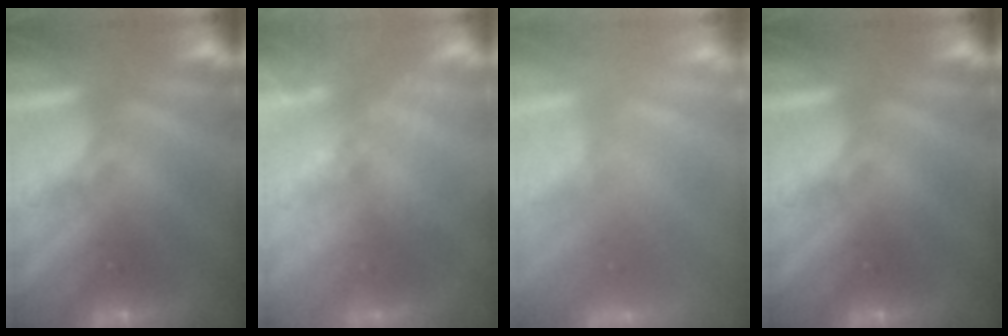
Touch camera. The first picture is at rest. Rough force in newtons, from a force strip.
{"total": 2.5}
{"total": 6.0}
{"total": 0.0}